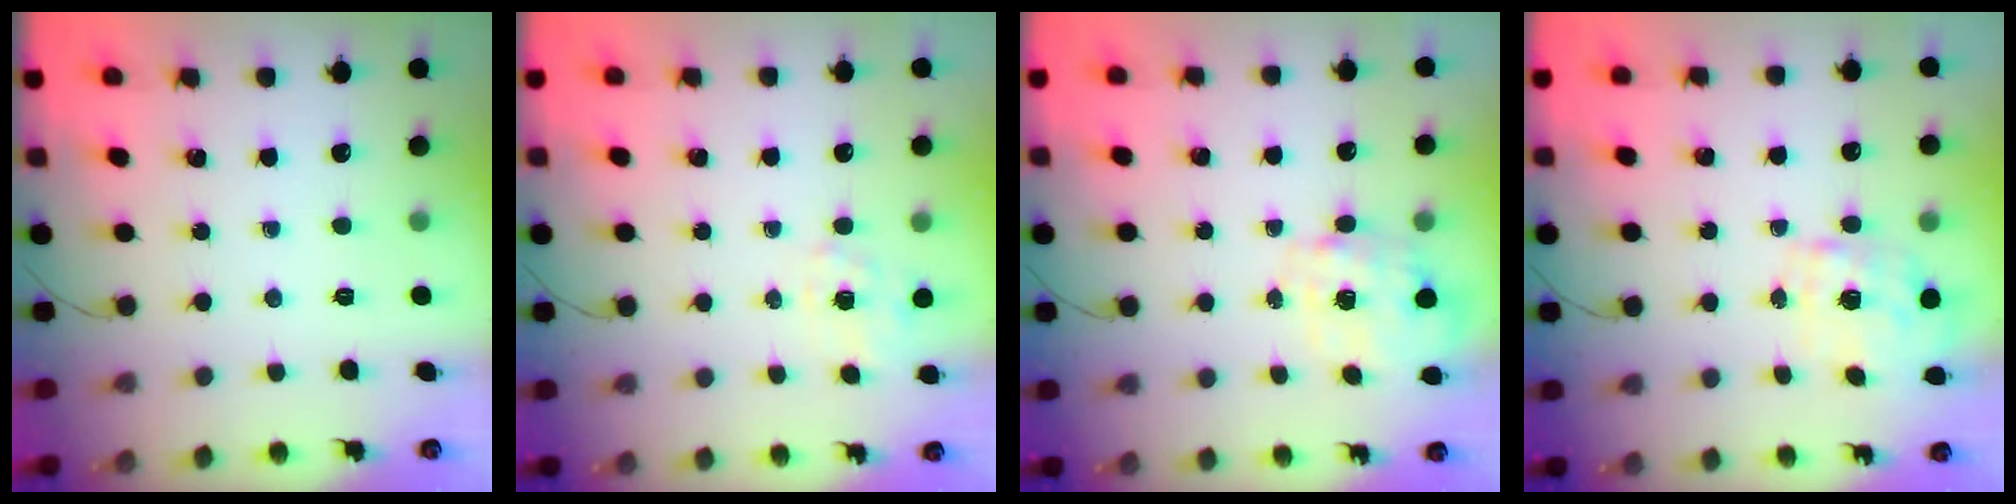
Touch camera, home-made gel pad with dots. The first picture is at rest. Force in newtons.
{"total": 0.9, "press": 0.2, "slide": 0.9}
{"total": 3.9, "press": 3.8, "slide": 0.9}
{"total": 2.3, "press": 2.3, "slide": 0.3}